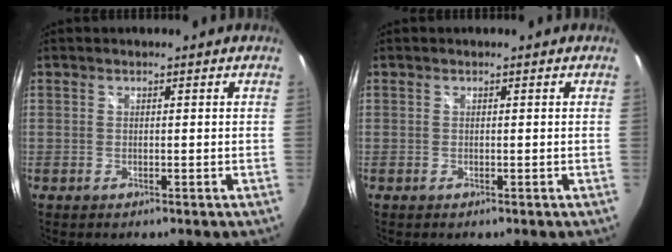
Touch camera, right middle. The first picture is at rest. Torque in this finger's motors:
{"motor_torque": [0.16, -0.24, 0.00, 0.01]}